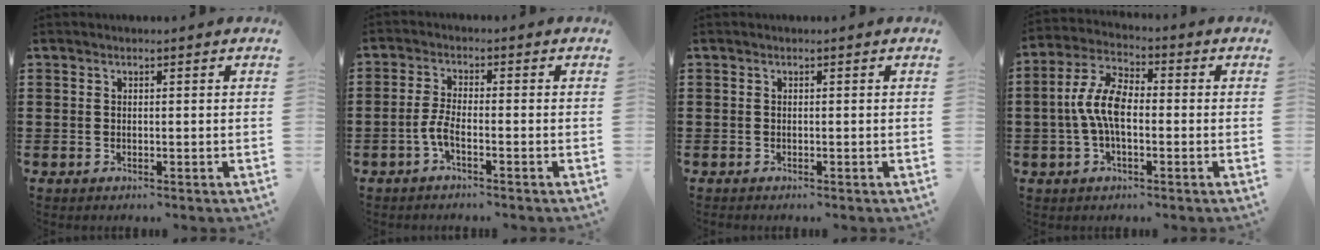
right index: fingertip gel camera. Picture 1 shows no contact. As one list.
[{"total": 3.3, "force": [-1.5, 0.8, 2.8], "torque": [-0.077, -0.007, -0.037]}, {"total": 0.0}, {"total": 7.3, "force": [-1.0, 3.5, 6.3], "torque": [-0.147, 0.002, -0.025]}]